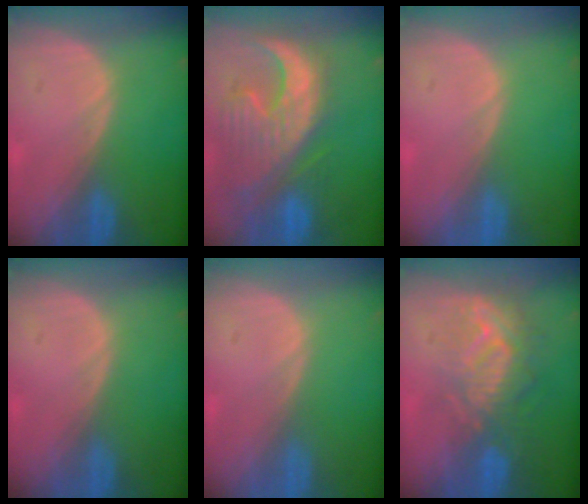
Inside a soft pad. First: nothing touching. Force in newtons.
{"total": 13.3, "press": 11.4, "slide": 6.9}
{"total": 0.0}
{"total": 0.0}
{"total": 0.0}
{"total": 9.4, "press": 8.5, "slide": 4.1}